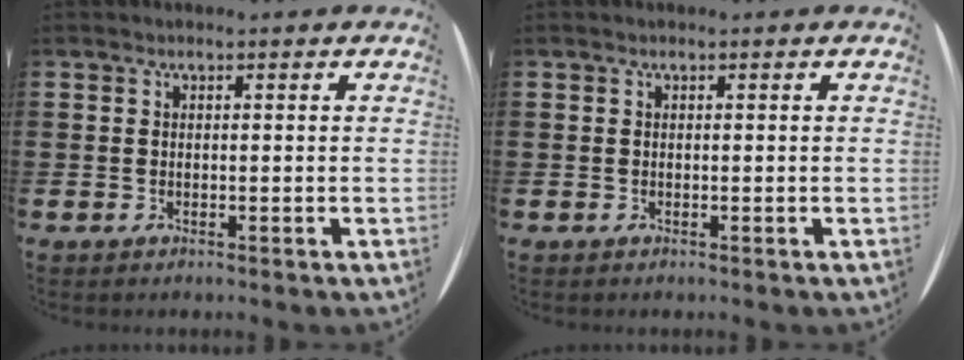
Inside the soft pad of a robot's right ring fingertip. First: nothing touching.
{"total": 0.0}